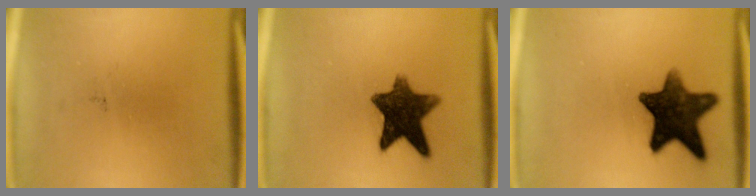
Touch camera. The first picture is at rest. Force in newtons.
{"total": 10.9}
{"total": 13.5}